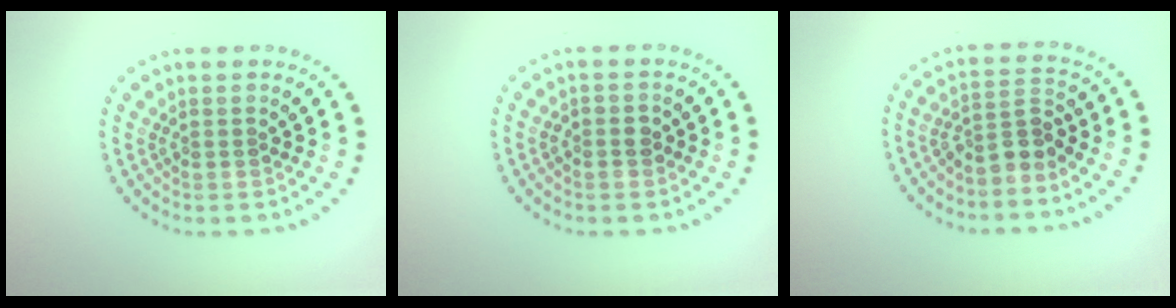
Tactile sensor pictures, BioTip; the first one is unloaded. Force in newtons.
{"total": 1.4, "press": 1.4, "slide": 0.4}
{"total": 2.8, "press": 2.1, "slide": 1.8}